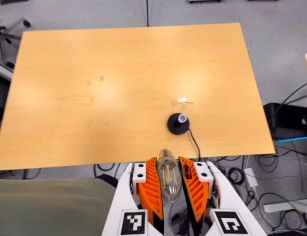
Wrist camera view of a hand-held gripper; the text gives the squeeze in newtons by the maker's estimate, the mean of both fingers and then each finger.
{"total": 19.6, "left": 21.1, "right": 18.1}